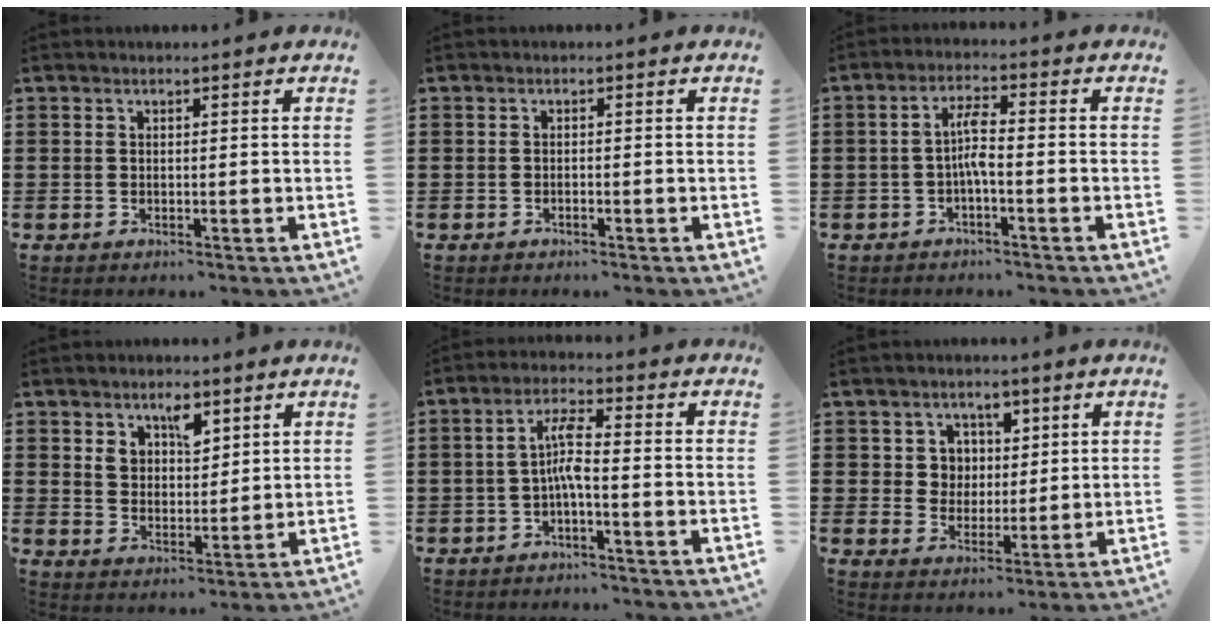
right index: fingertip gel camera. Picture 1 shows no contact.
{"total": 0.5, "force": [-0.5, 0.2, 0.1], "torque": [-0.006, -0.003, -0.008]}
{"total": 4.0, "force": [-1.1, 0.7, 3.8], "torque": [-0.079, 0.004, -0.025]}
{"total": 4.6, "force": [2.9, 2.7, 2.4], "torque": [-0.041, 0.004, 0.049]}
{"total": 5.0, "force": [-1.4, 0.9, 4.7], "torque": [-0.102, 0.005, -0.033]}
{"total": 4.6, "force": [1.8, 4.1, 0.7], "torque": [-0.037, 0.017, 0.032]}